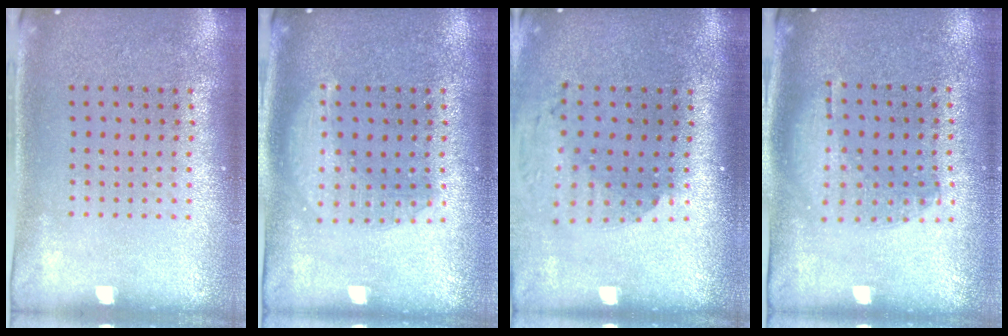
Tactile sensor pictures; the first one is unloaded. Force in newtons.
{"total": 2.4, "press": 2.4, "slide": 0.3}
{"total": 1.9, "press": 1.4, "slide": 1.3}
{"total": 1.0, "press": 0.9, "slide": 0.4}